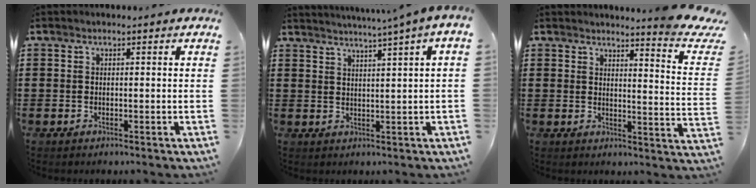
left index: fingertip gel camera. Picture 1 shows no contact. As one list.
[{"total": 2.2, "force": [1.6, -1.0, 1.2], "torque": [-0.024, -0.013, 0.025]}, {"total": 4.3, "force": [3.7, -0.3, 2.2], "torque": [-0.039, -0.032, 0.054]}]